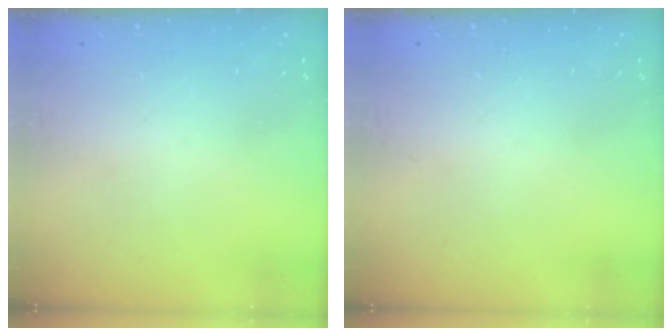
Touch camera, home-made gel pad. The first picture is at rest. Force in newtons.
{"total": 0.0}